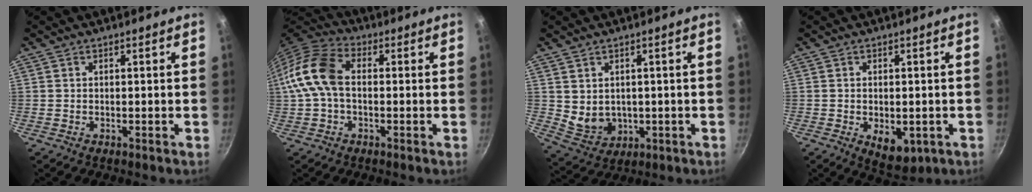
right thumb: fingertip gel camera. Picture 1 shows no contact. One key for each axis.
{"total": 11.8, "fx": 0.1, "fy": 7.5, "fz": 9.1, "tx": -0.172, "ty": 0.033, "tz": -0.017}
{"total": 6.1, "fx": 0.5, "fy": 4.9, "fz": 3.6, "tx": -0.049, "ty": -0.013, "tz": 0.030}
{"total": 7.0, "fx": -1.9, "fy": 4.1, "fz": 5.4, "tx": -0.061, "ty": -0.003, "tz": -0.015}